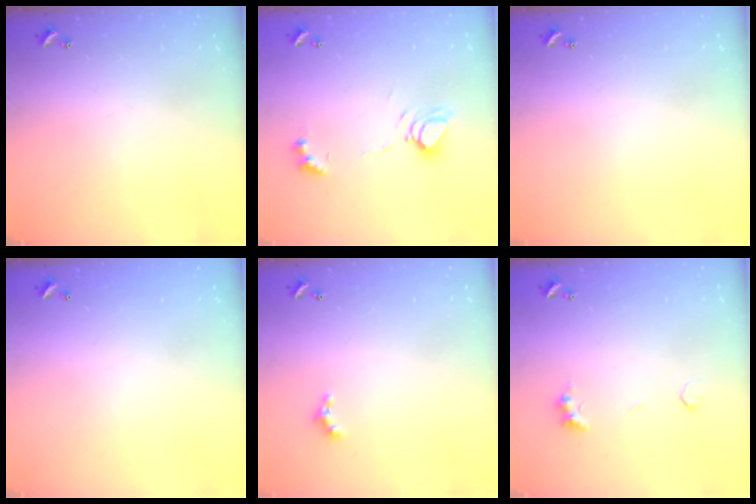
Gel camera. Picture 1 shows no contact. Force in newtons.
{"total": 7.6, "press": 7.5, "slide": 0.9}
{"total": 0.0}
{"total": 2.9, "press": 2.9, "slide": 0.1}
{"total": 1.9, "press": 1.9, "slide": 0.6}
{"total": 2.2, "press": 2.1, "slide": 0.6}